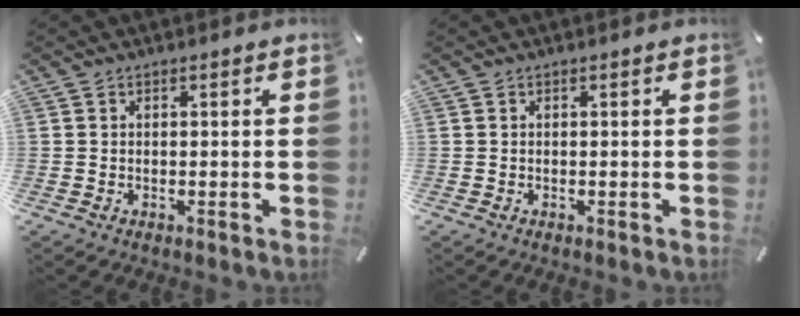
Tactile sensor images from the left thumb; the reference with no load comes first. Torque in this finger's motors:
{"motor_torque": [-0.03, 0.03, -0.03, 0.03, 0.00]}